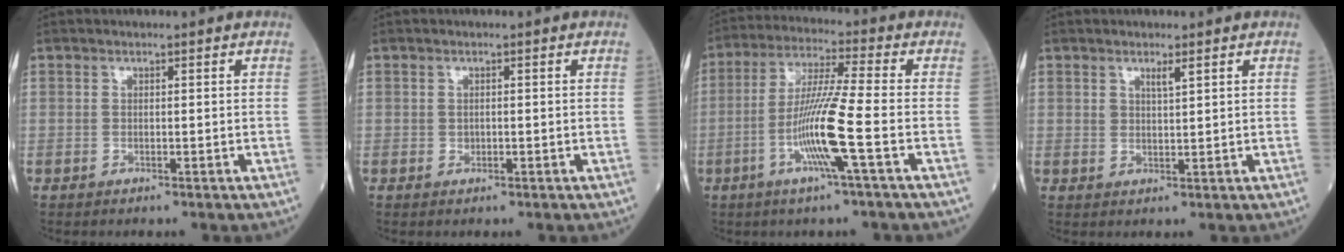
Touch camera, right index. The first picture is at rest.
{"total": 0.7, "force": [0.0, 0.5, 0.4], "torque": [-0.006, 0.000, -0.001]}
{"total": 10.8, "force": [-3.3, -0.9, 10.2], "torque": [-0.200, -0.009, -0.068]}
{"total": 2.0, "force": [1.3, 0.3, 1.5], "torque": [-0.029, -0.003, 0.024]}